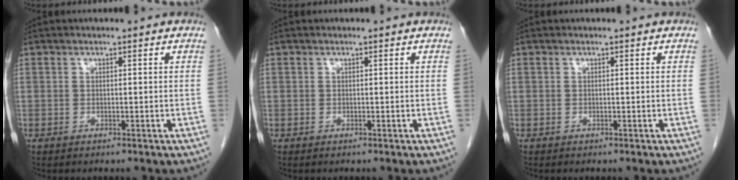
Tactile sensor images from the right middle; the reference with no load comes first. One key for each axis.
{"total": 0.0}
{"total": 0.0}